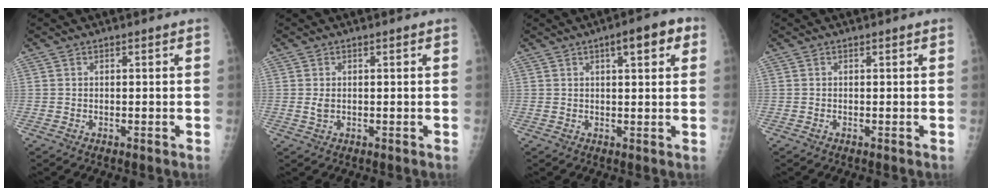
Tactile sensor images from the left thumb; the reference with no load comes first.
{"total": 1.4, "force": [0.1, 0.9, 1.0], "torque": [-0.020, -0.001, 0.003]}
{"total": 6.7, "force": [3.1, 2.0, 5.6], "torque": [-0.058, 0.006, 0.038]}
{"total": 0.0}